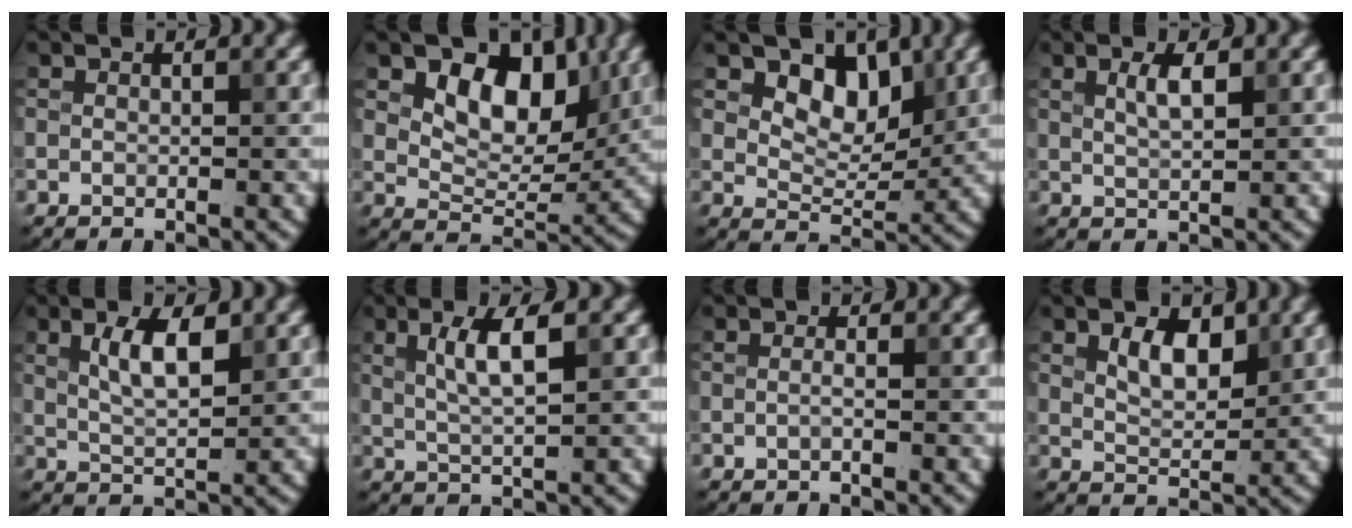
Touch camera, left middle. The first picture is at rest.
{"total": 6.8, "force": [2.7, 4.1, 4.6], "torque": [-0.064, -0.010, 0.037]}
{"total": 4.4, "force": [2.3, 2.7, 2.7], "torque": [-0.041, -0.010, 0.030]}
{"total": 2.0, "force": [0.8, 0.5, 1.7], "torque": [-0.033, 0.001, 0.015]}
{"total": 3.7, "force": [1.5, 1.2, 3.2], "torque": [-0.062, 0.002, 0.027]}
{"total": 3.8, "force": [1.3, 0.8, 3.5], "torque": [-0.067, 0.000, 0.026]}
{"total": 0.7, "force": [-0.2, 0.1, 0.7], "torque": [-0.014, -0.003, -0.006]}
{"total": 3.1, "force": [1.5, 1.6, 2.3], "torque": [-0.042, -0.001, 0.027]}